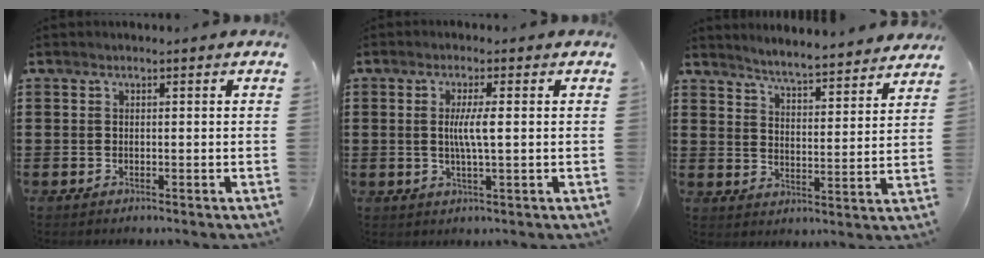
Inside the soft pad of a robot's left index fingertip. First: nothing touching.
{"total": 4.0, "force": [0.3, 0.3, 4.0], "torque": [-0.075, -0.003, 0.001]}
{"total": 4.1, "force": [4.1, -0.5, 0.4], "torque": [-0.033, -0.037, 0.066]}